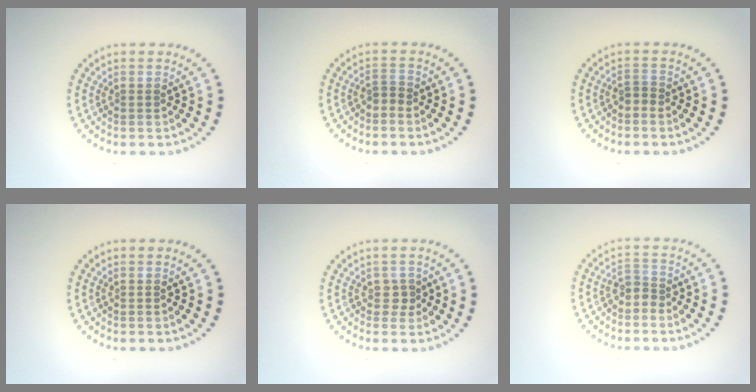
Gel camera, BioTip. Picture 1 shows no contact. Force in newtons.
{"total": 1.1, "press": 0.8, "slide": 0.7}
{"total": 1.0, "press": 0.8, "slide": 0.6}
{"total": 0.0}
{"total": 1.0, "press": 0.9, "slide": 0.4}
{"total": 1.7, "press": 1.2, "slide": 1.2}